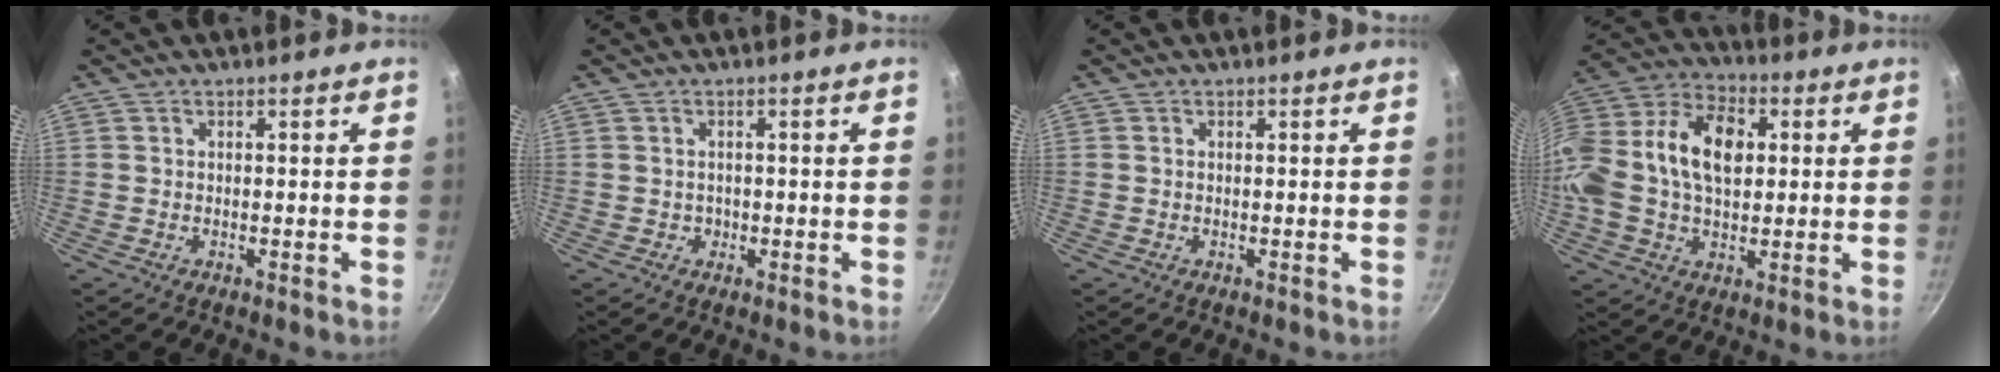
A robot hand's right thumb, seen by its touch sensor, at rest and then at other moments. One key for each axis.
{"total": 0.9, "fx": -0.2, "fy": 0.9, "fz": 0.2, "tx": 0.004, "ty": -0.001, "tz": 0.001}
{"total": 0.0}
{"total": 20.2, "fx": 2.4, "fy": 13.2, "fz": 15.1, "tx": -0.285, "ty": 0.036, "tz": 0.025}